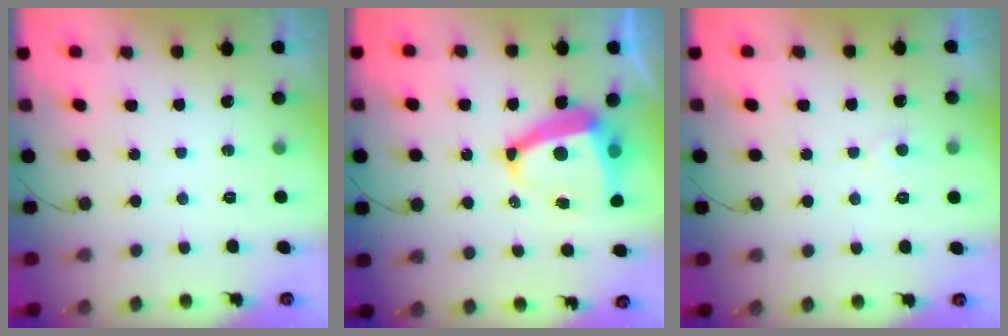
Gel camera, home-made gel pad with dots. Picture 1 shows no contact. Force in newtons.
{"total": 10.3, "press": 10.2, "slide": 1.2}
{"total": 4.4, "press": 4.4, "slide": 0.3}